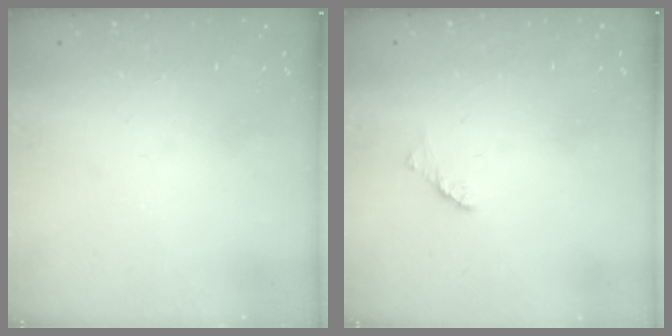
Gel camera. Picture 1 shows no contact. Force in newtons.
{"total": 1.7, "press": 1.6, "slide": 0.4}